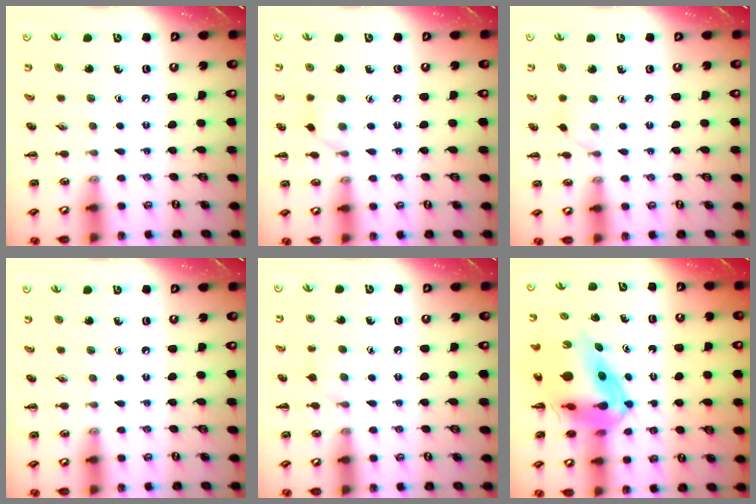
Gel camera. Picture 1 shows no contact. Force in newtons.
{"total": 5.8, "press": 5.6, "slide": 1.6}
{"total": 2.8, "press": 2.5, "slide": 1.1}
{"total": 0.0}
{"total": 5.6, "press": 5.4, "slide": 1.7}
{"total": 12.2, "press": 11.7, "slide": 3.5}